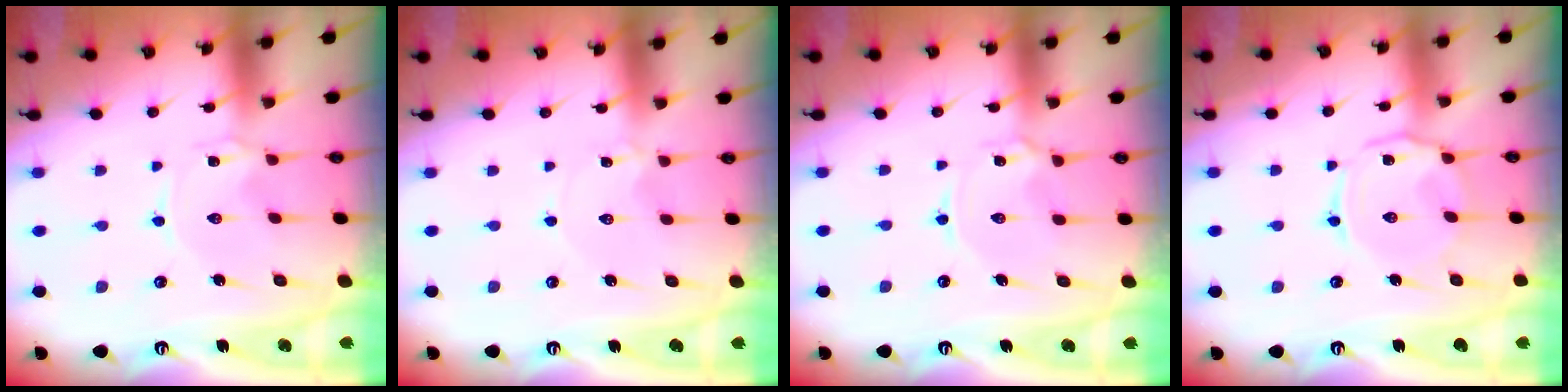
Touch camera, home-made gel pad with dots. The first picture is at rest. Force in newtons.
{"total": 1.6, "press": 1.6, "slide": 0.2}
{"total": 2.4, "press": 2.4, "slide": 0.3}
{"total": 6.6, "press": 6.5, "slide": 0.6}